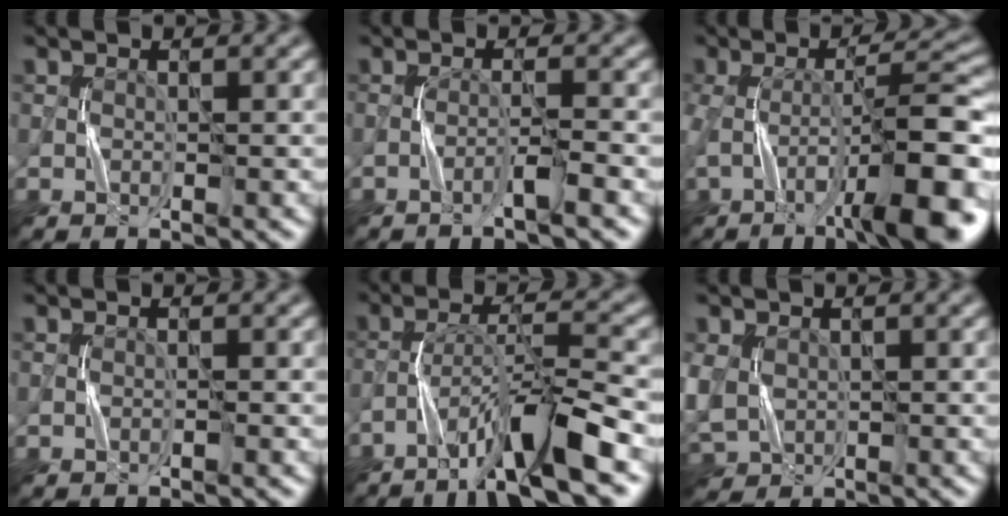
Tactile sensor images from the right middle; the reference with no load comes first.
{"total": 1.9, "force": [-1.2, 0.0, 1.5], "torque": [-0.018, 0.009, -0.033]}
{"total": 11.5, "force": [-3.8, 3.2, 10.3], "torque": [-0.156, 0.004, -0.061]}
{"total": 0.0}
{"total": 7.9, "force": [-4.9, 0.9, 6.1], "torque": [-0.103, 0.013, -0.087]}
{"total": 4.2, "force": [0.1, 3.2, 2.6], "torque": [-0.073, -0.003, 0.000]}